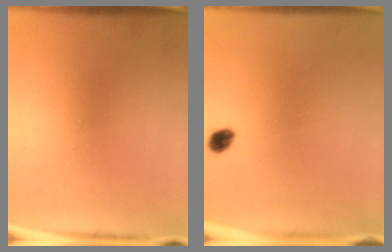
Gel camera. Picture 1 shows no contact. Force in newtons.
{"total": 1.9}